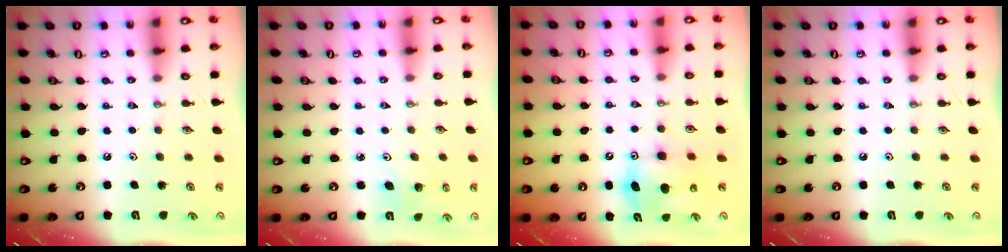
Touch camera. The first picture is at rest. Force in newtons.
{"total": 4.7, "press": 4.6, "slide": 0.7}
{"total": 9.2, "press": 9.2, "slide": 0.2}
{"total": 0.0}